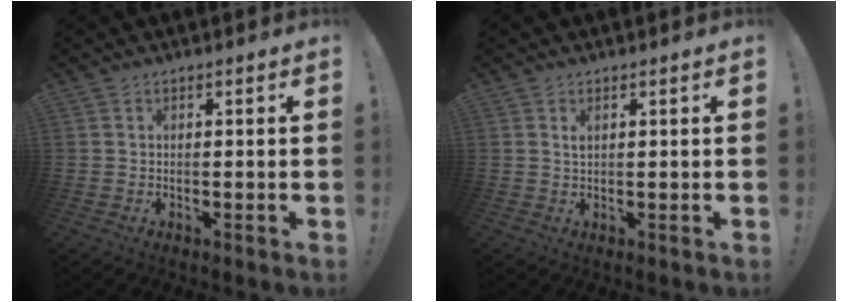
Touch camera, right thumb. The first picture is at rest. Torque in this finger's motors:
{"motor_torque": [0.19, 0.06, -0.16, 0.27, 0.07]}